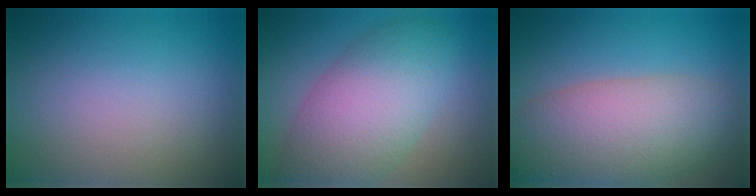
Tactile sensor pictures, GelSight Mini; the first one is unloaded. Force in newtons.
{"total": 8.2, "press": 8.2, "slide": 0.3}
{"total": 9.0, "press": 9.0, "slide": 0.6}